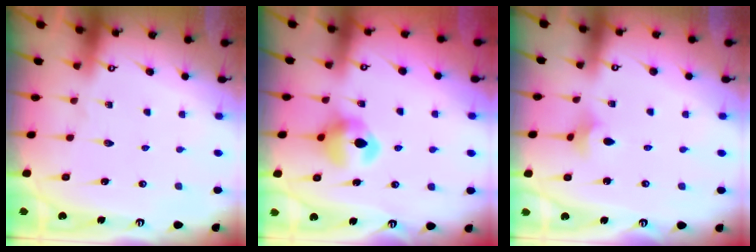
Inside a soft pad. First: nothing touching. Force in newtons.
{"total": 7.9, "press": 7.8, "slide": 0.6}
{"total": 3.3, "press": 3.2, "slide": 0.7}